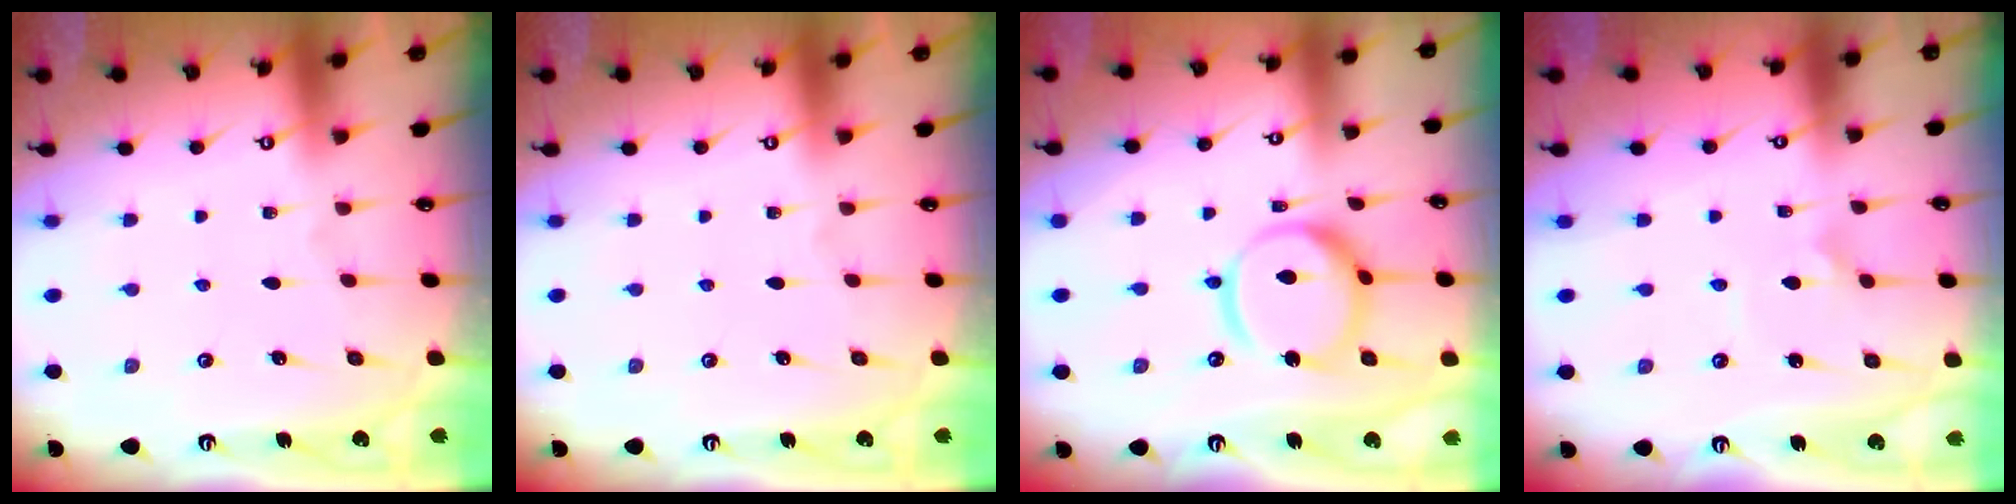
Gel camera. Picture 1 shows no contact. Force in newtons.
{"total": 0.0}
{"total": 13.9, "press": 13.9, "slide": 1.4}
{"total": 2.2, "press": 2.2, "slide": 0.1}